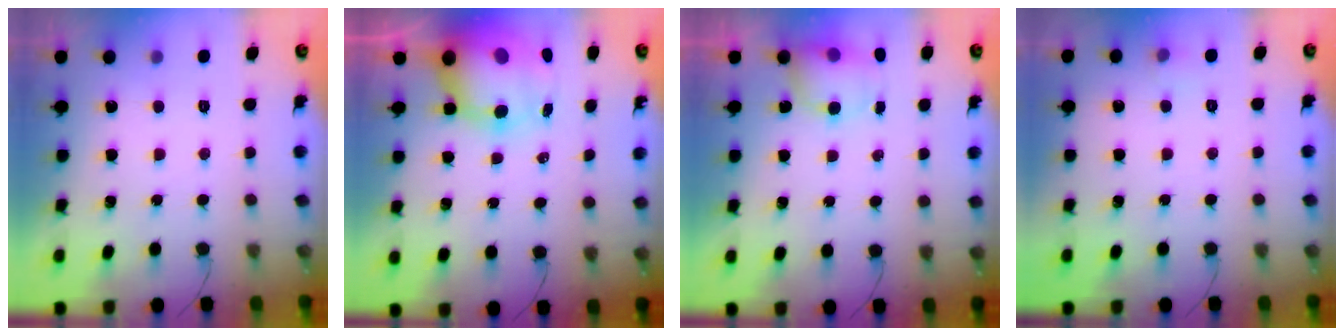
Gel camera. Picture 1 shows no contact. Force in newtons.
{"total": 12.3, "press": 11.9, "slide": 3.2}
{"total": 6.2, "press": 6.2, "slide": 0.4}
{"total": 5.0, "press": 3.7, "slide": 3.3}